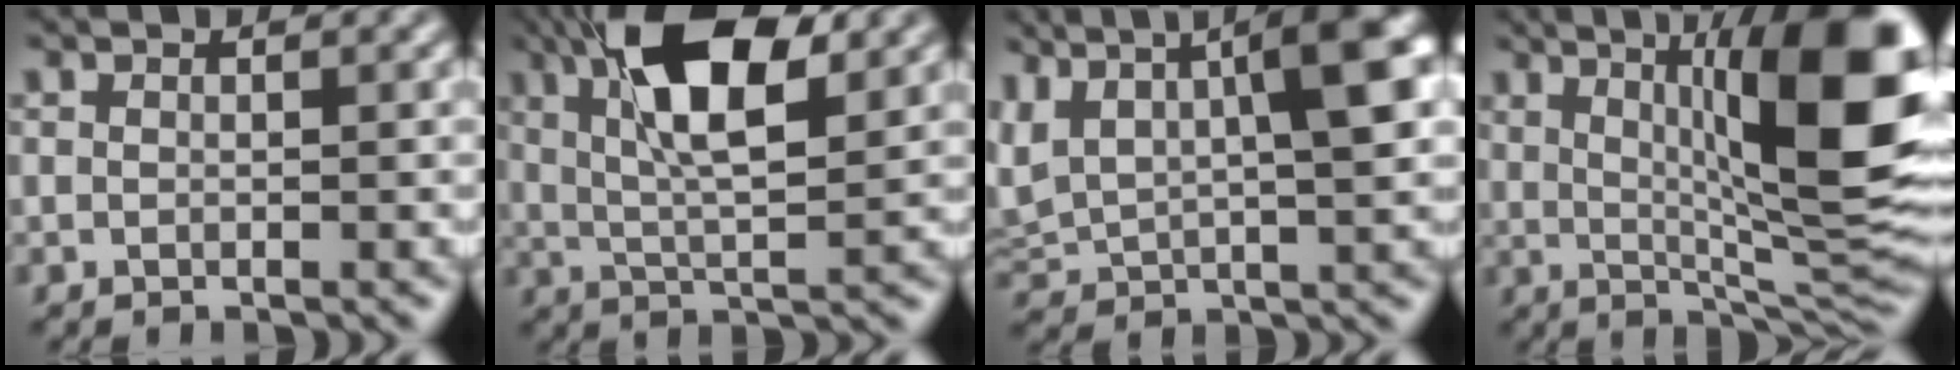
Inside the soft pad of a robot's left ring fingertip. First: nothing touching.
{"total": 10.1, "force": [4.0, 3.3, 8.6], "torque": [-0.149, 0.016, 0.062]}
{"total": 8.8, "force": [2.5, 3.5, 7.6], "torque": [-0.142, 0.014, 0.048]}
{"total": 12.9, "force": [3.1, 3.2, 12.1], "torque": [-0.165, 0.002, 0.051]}